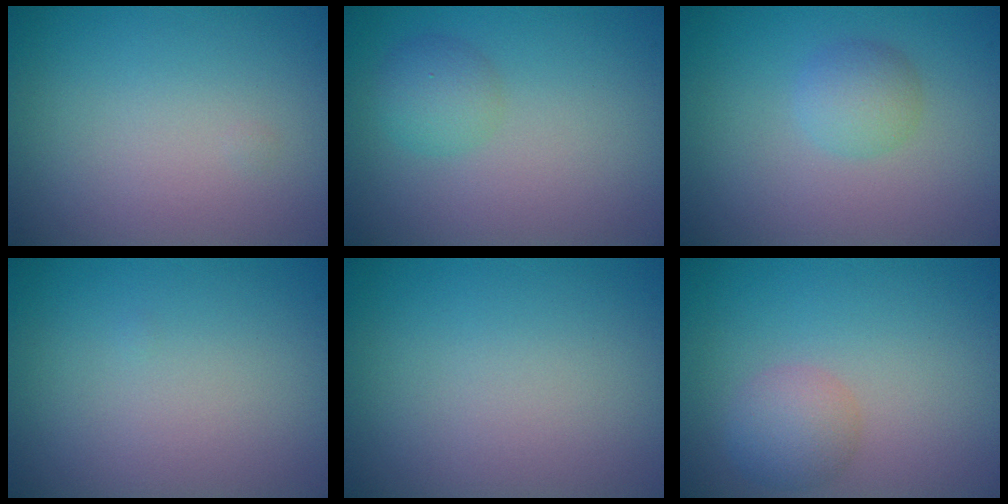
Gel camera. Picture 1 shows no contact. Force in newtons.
{"total": 2.1, "press": 2.1, "slide": 0.1}
{"total": 2.0, "press": 2.0, "slide": 0.0}
{"total": 0.0}
{"total": 0.0}
{"total": 2.5, "press": 2.5, "slide": 0.1}